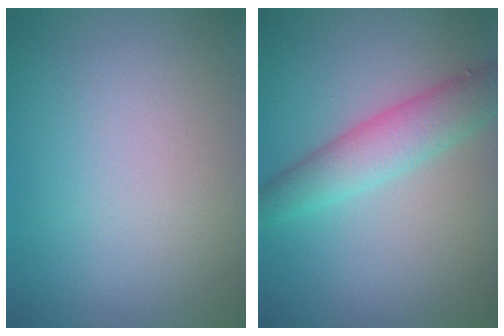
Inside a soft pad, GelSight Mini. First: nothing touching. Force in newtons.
{"total": 4.2, "press": 4.2, "slide": 0.1}